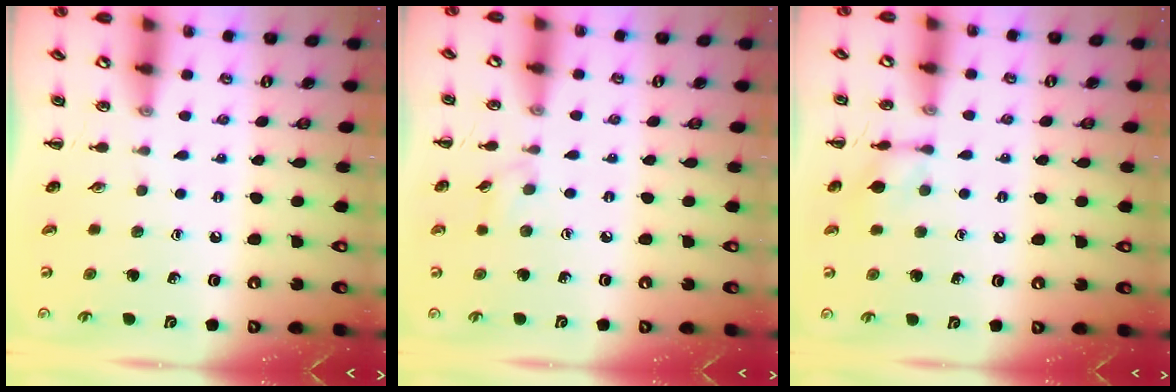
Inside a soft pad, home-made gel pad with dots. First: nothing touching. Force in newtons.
{"total": 3.7, "press": 3.4, "slide": 1.4}
{"total": 6.8, "press": 6.8, "slide": 0.8}